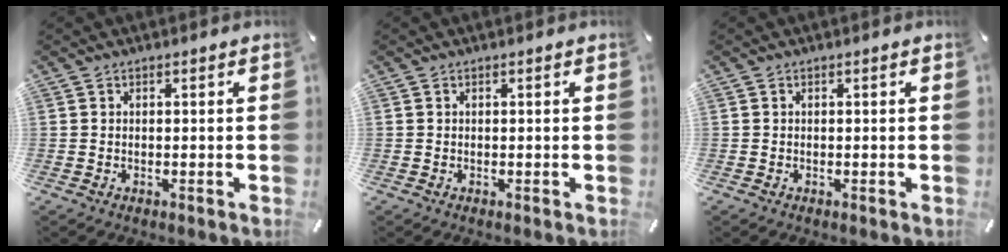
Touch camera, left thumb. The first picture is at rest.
{"total": 0.0}
{"total": 0.0}